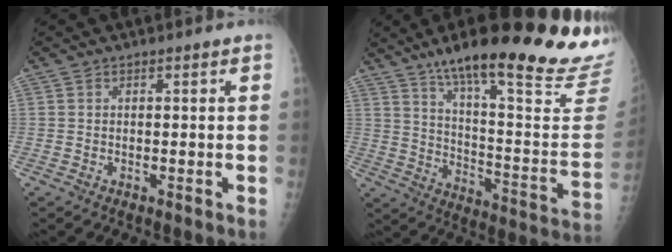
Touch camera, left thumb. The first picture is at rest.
{"total": 32.0, "force": [24.1, 4.3, 20.5], "torque": [-0.245, -0.128, 0.334]}